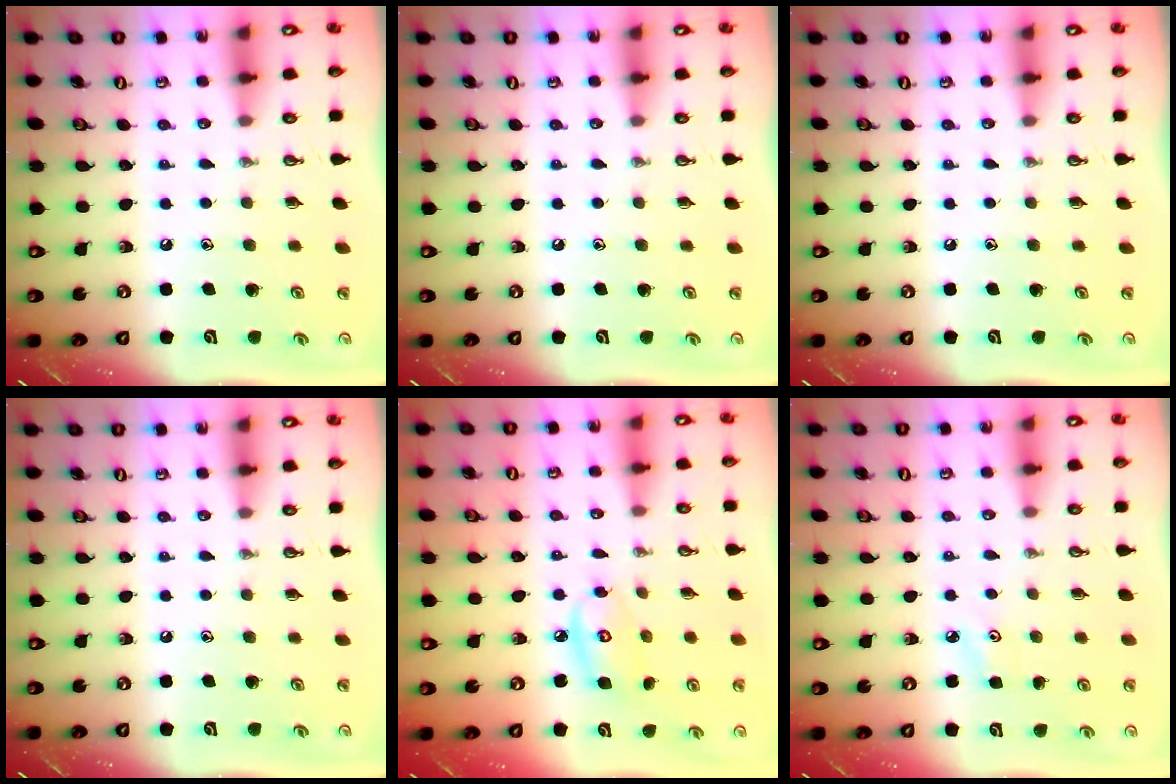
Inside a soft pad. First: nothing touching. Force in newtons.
{"total": 0.0}
{"total": 0.0}
{"total": 0.0}
{"total": 7.3, "press": 7.3, "slide": 0.4}
{"total": 3.6, "press": 3.6, "slide": 0.4}